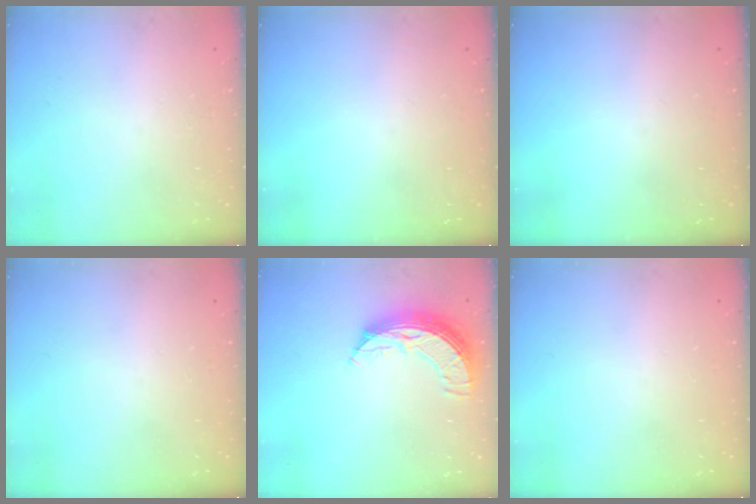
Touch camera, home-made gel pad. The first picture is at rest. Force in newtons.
{"total": 0.0}
{"total": 0.0}
{"total": 0.0}
{"total": 10.6, "press": 10.6, "slide": 1.0}
{"total": 0.0}